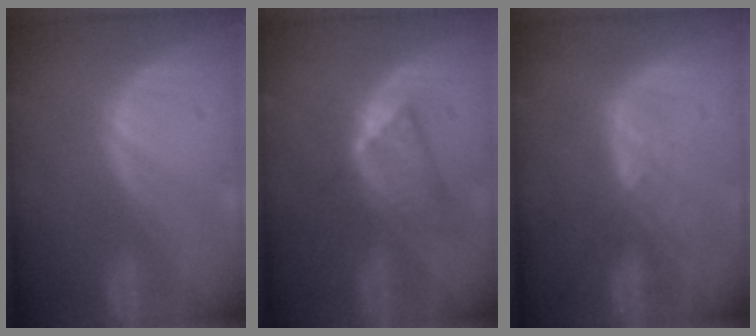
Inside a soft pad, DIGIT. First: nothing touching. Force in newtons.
{"total": 6.0, "press": 5.6, "slide": 1.9}
{"total": 2.3, "press": 2.2, "slide": 0.9}